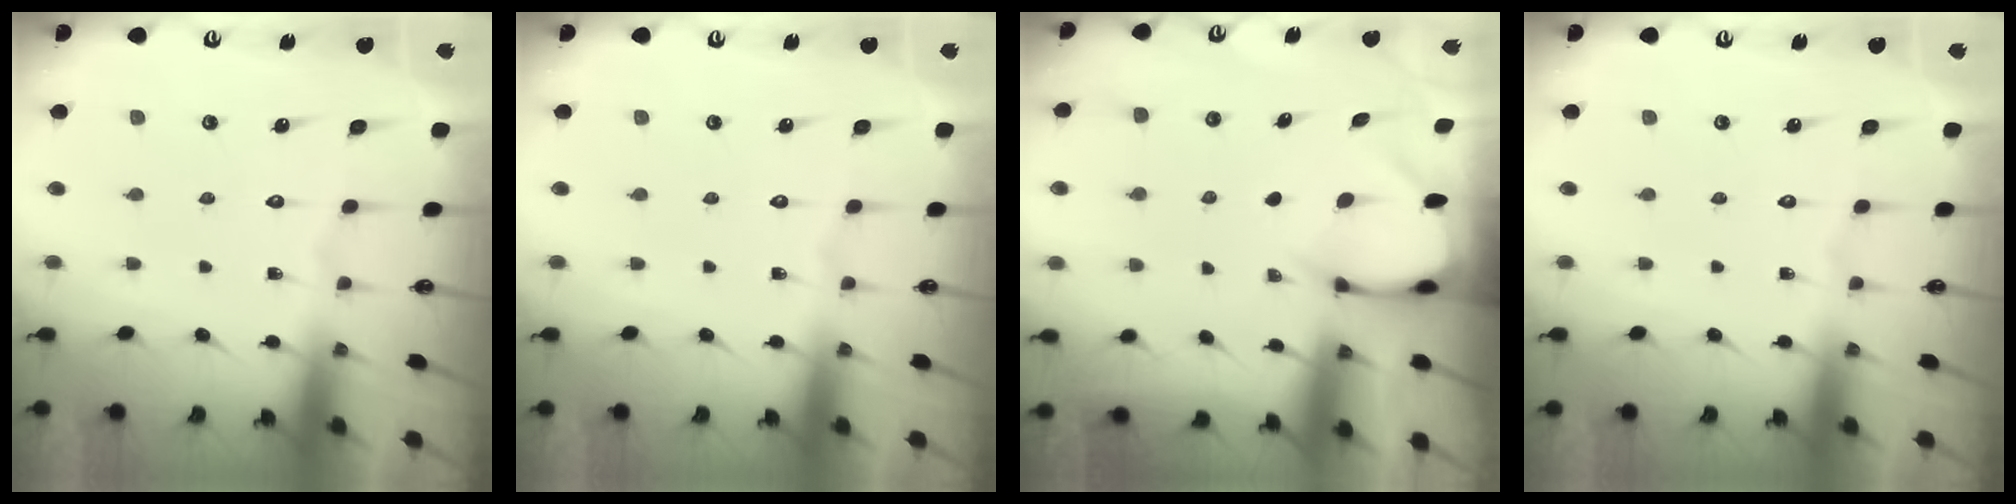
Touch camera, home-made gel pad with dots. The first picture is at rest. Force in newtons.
{"total": 0.0}
{"total": 2.4, "press": 2.4, "slide": 0.3}
{"total": 0.0}